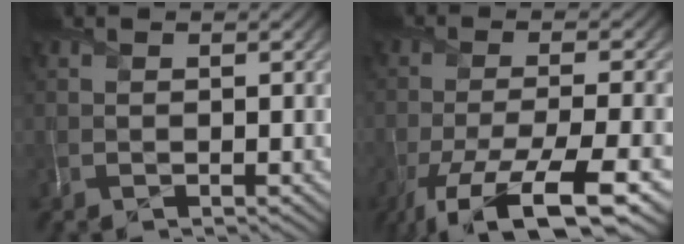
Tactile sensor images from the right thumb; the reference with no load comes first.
{"total": 11.6, "force": [-7.1, 2.9, 8.7], "torque": [-0.164, -0.012, -0.119]}